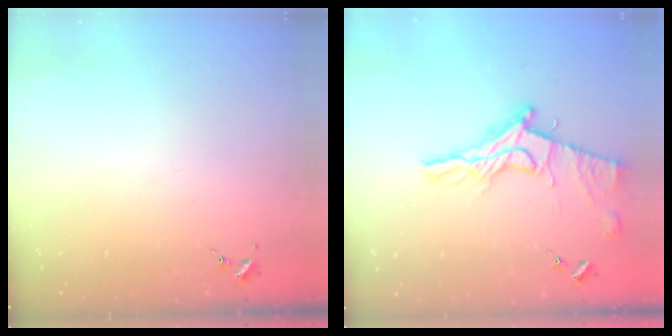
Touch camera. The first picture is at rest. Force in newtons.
{"total": 15.6, "press": 15.5, "slide": 1.6}